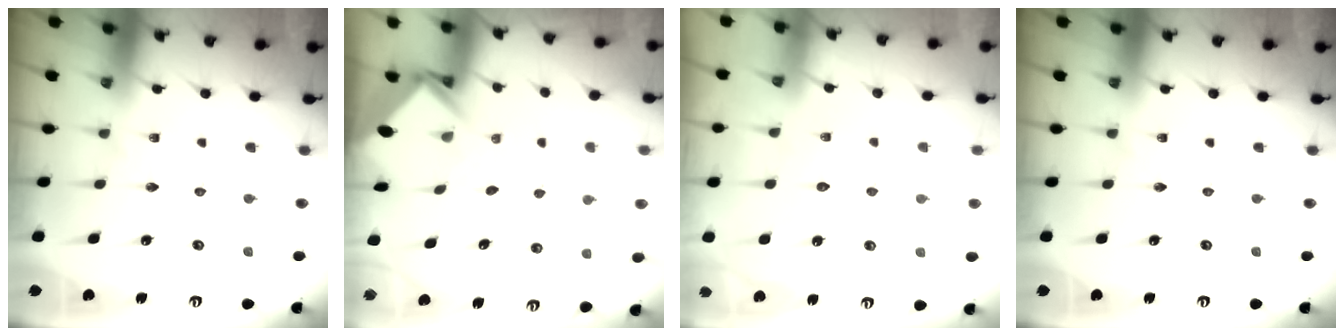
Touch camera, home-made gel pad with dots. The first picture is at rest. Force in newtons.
{"total": 4.0, "press": 4.0, "slide": 0.2}
{"total": 2.5, "press": 2.5, "slide": 0.3}
{"total": 0.0}